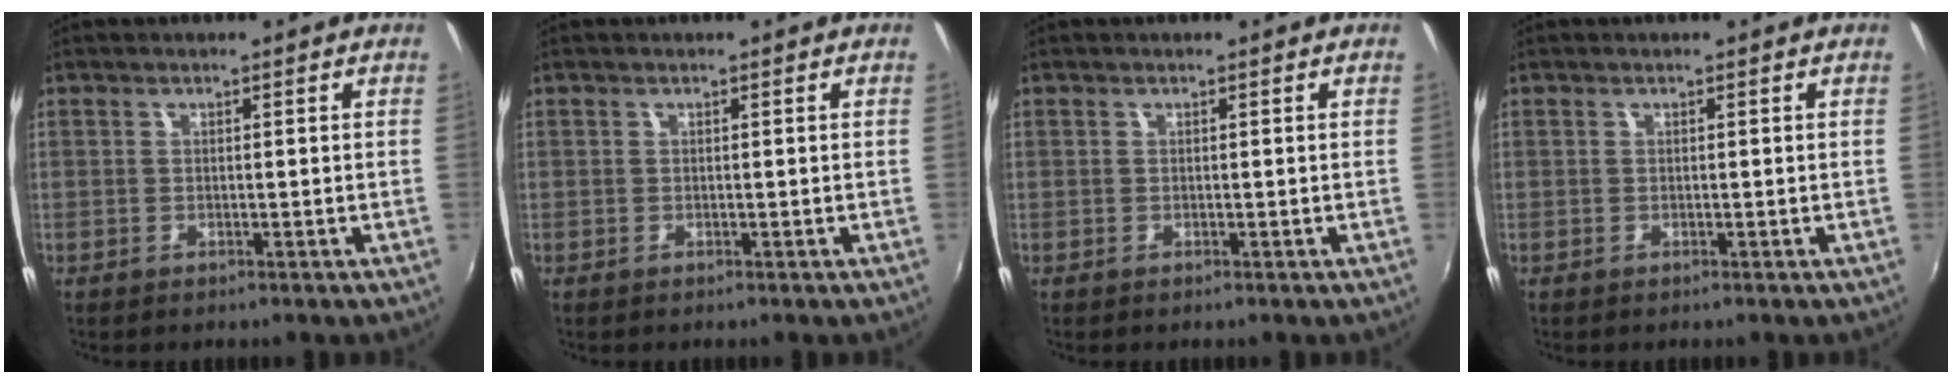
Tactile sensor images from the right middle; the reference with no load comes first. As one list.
[{"total": 0.0}, {"total": 0.0}, {"total": 0.0}]